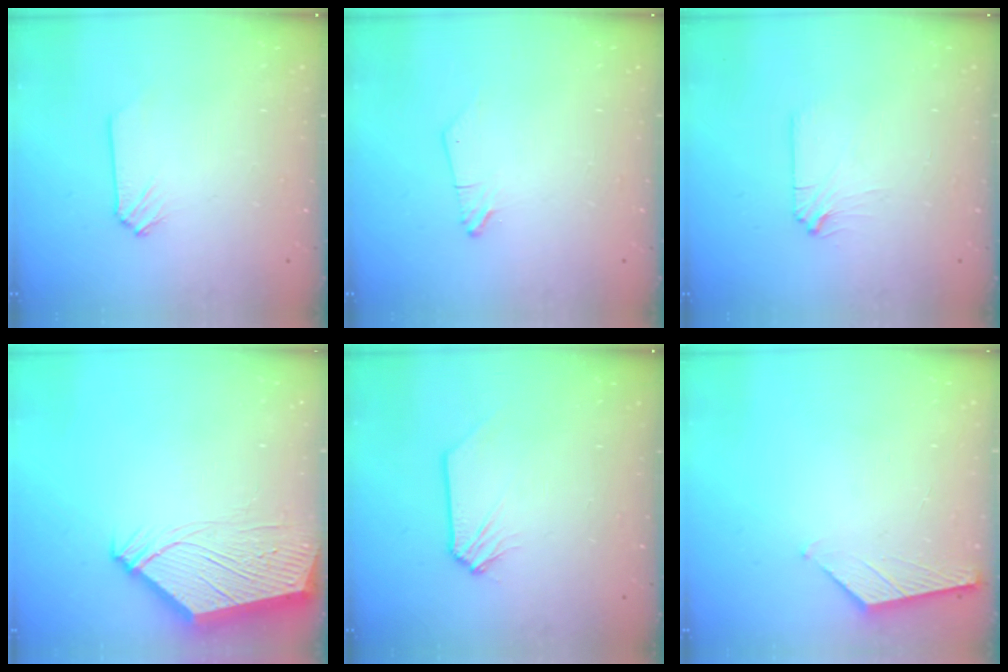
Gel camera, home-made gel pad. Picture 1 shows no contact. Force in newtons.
{"total": 0.0}
{"total": 2.5, "press": 2.5, "slide": 0.4}
{"total": 11.3, "press": 11.1, "slide": 1.8}
{"total": 0.6, "press": 0.6, "slide": 0.1}
{"total": 1.2, "press": 1.1, "slide": 0.2}